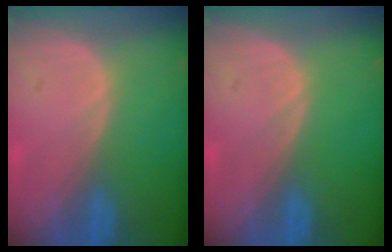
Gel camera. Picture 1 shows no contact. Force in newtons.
{"total": 0.0}